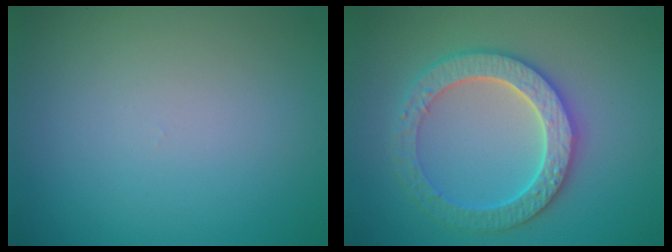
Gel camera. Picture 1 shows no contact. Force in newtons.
{"total": 4.3, "press": 4.2, "slide": 1.1}